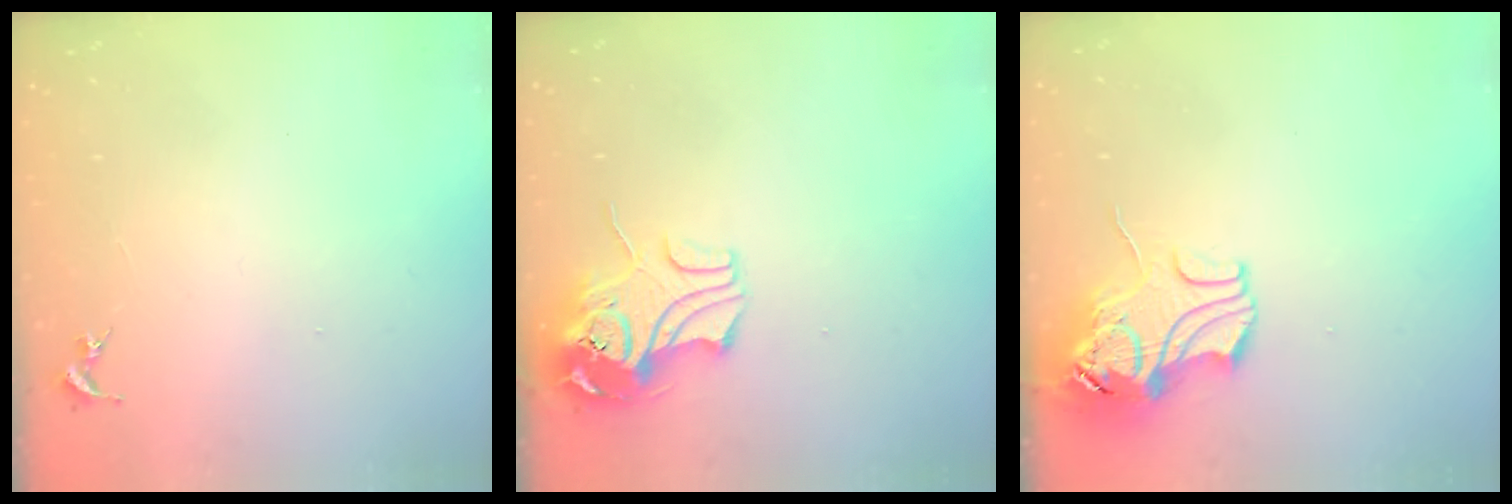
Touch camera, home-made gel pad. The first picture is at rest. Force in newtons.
{"total": 10.8, "press": 10.6, "slide": 1.6}
{"total": 11.2, "press": 11.0, "slide": 1.7}